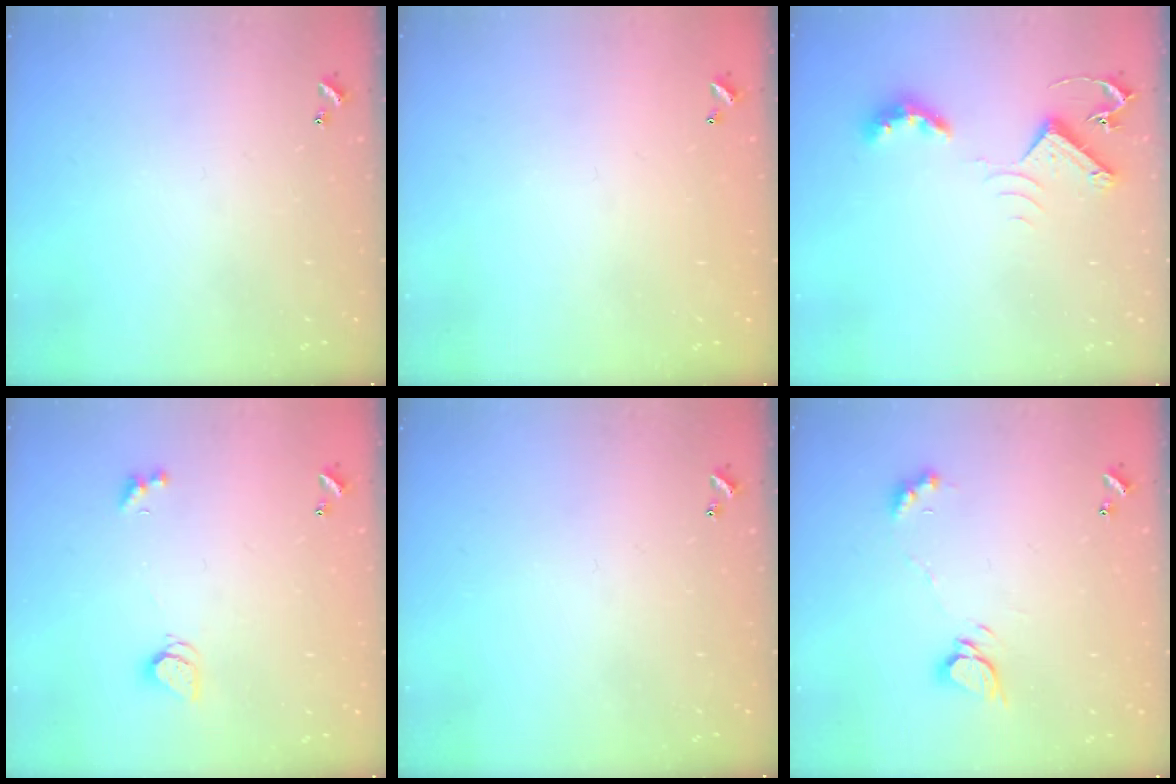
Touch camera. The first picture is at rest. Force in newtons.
{"total": 2.7, "press": 2.7, "slide": 0.1}
{"total": 8.8, "press": 8.7, "slide": 0.6}
{"total": 2.1, "press": 2.0, "slide": 0.3}
{"total": 0.0}
{"total": 4.9, "press": 4.9, "slide": 0.6}